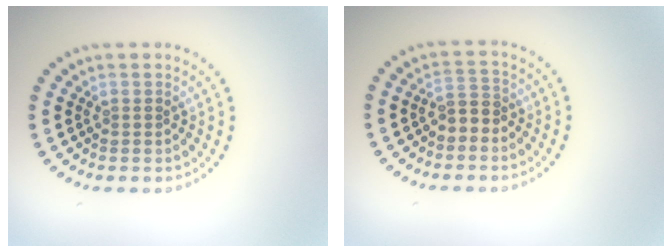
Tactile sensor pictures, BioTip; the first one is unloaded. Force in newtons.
{"total": 2.0, "press": 1.8, "slide": 0.8}